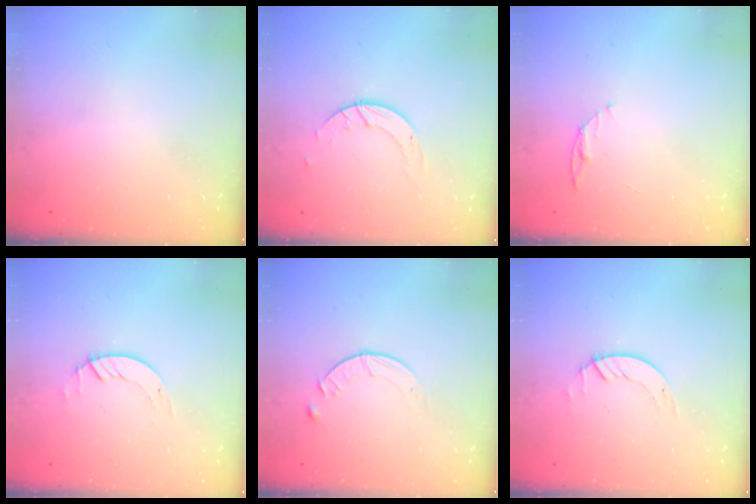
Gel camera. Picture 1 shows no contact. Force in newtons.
{"total": 2.8, "press": 2.8, "slide": 0.3}
{"total": 4.5, "press": 4.4, "slide": 0.5}
{"total": 1.3, "press": 1.2, "slide": 0.1}
{"total": 5.6, "press": 5.6, "slide": 0.7}
{"total": 1.3, "press": 1.2, "slide": 0.1}